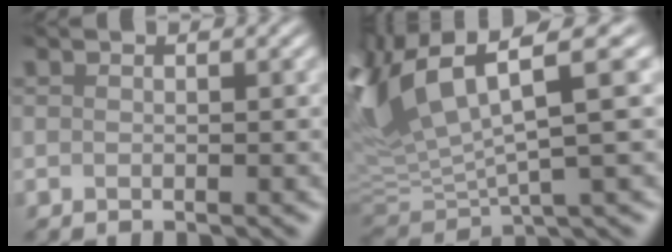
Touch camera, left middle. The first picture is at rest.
{"total": 9.2, "force": [5.6, 2.8, 6.8], "torque": [-0.163, 0.002, 0.105]}